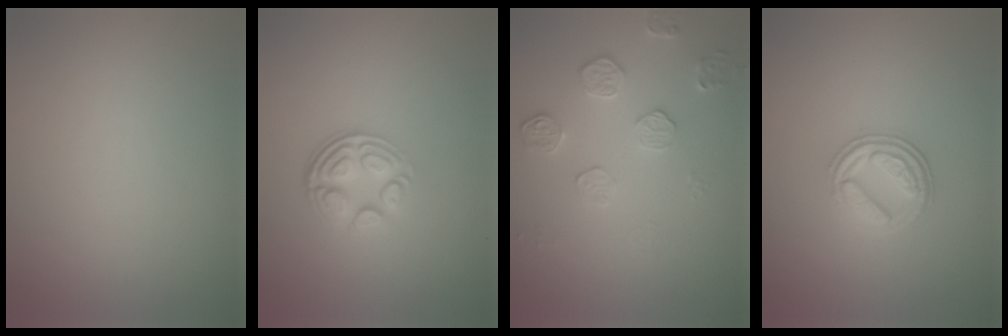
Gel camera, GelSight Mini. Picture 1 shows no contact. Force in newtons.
{"total": 4.0, "press": 2.7, "slide": 2.9}
{"total": 2.1, "press": 1.5, "slide": 1.4}
{"total": 3.5, "press": 3.0, "slide": 1.8}